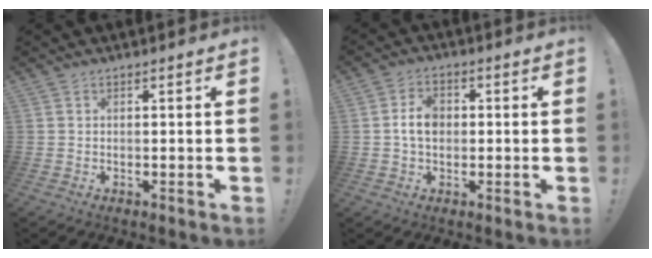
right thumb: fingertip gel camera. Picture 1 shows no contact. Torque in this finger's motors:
{"motor_torque": [0.87, 0.83, 0.83, -0.11, 0.21]}